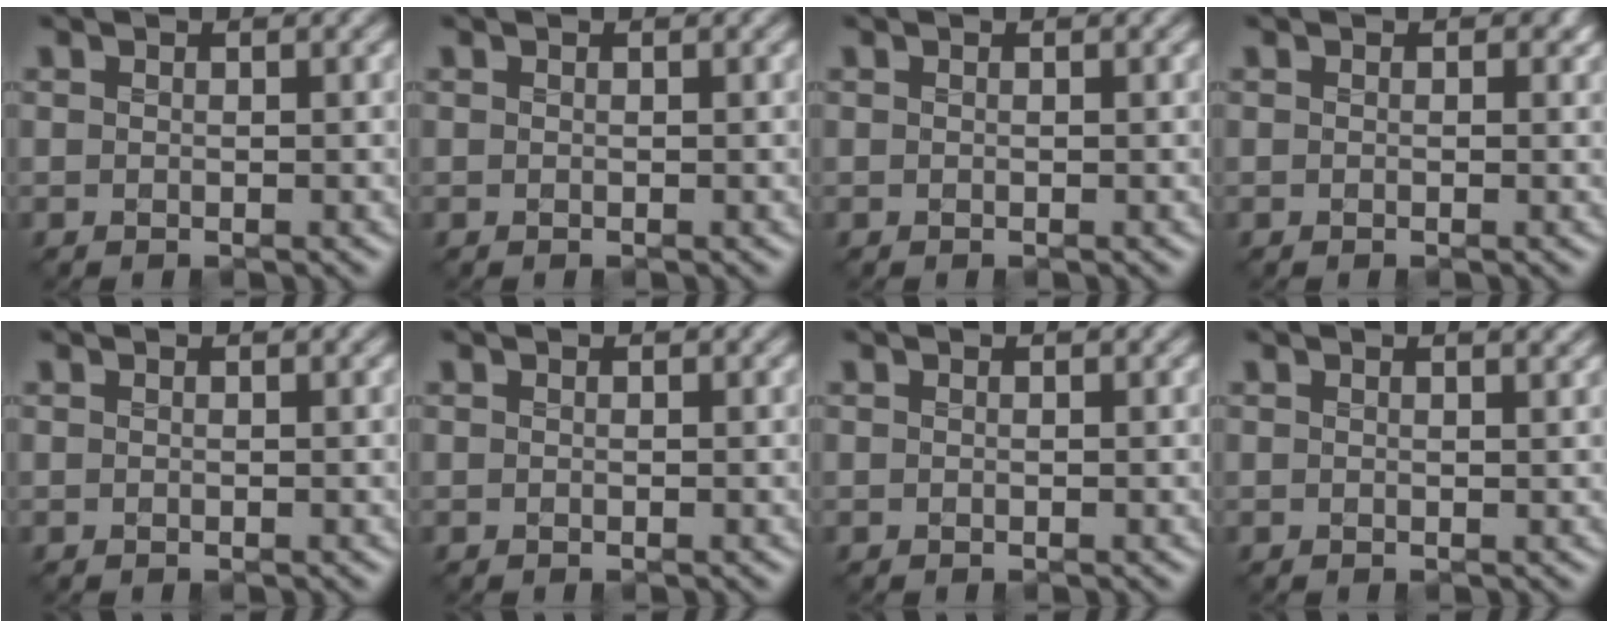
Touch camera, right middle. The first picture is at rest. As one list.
[{"total": 0.0}, {"total": 0.0}, {"total": 0.8, "force": [0.5, 0.6, 0.3], "torque": [-0.006, -0.001, 0.003]}, {"total": 0.0}, {"total": 0.0}, {"total": 0.0}, {"total": 1.1, "force": [0.9, 0.1, 0.6], "torque": [-0.006, 0.002, 0.015]}]